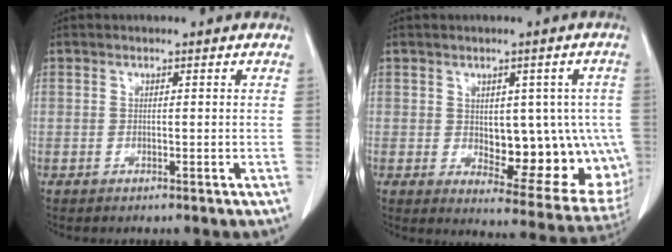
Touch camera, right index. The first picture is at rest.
{"total": 14.8, "force": [-0.9, 7.2, 12.9], "torque": [-0.125, 0.007, 0.014]}